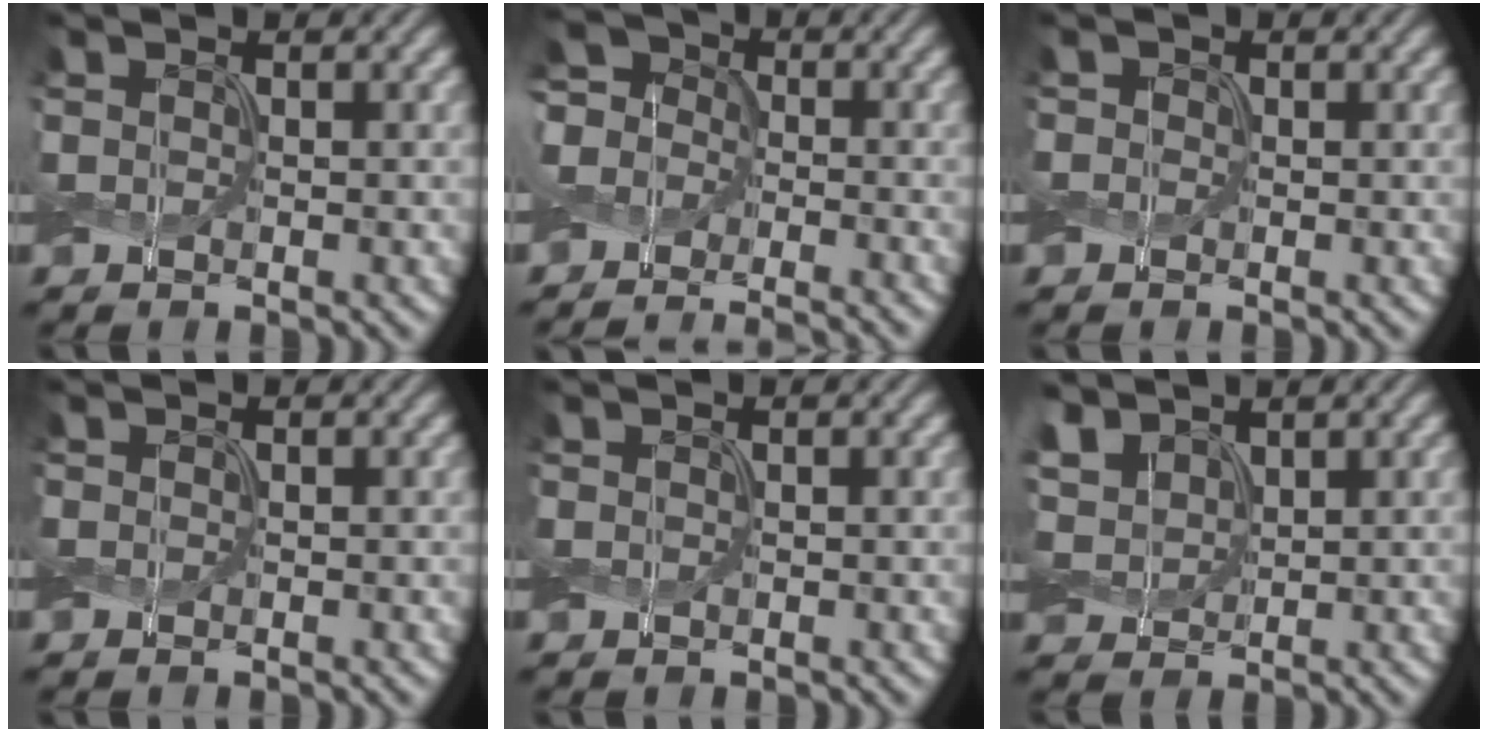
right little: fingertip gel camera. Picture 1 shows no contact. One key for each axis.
{"total": 7.6, "fx": -4.9, "fy": 4.8, "fz": 3.1, "tx": -0.044, "ty": 0.002, "tz": -0.093}
{"total": 0.6, "fx": 0.0, "fy": 0.6, "fz": 0.1, "tx": 0.001, "ty": 0.002, "tz": -0.002}
{"total": 0.0}
{"total": 0.0}
{"total": 3.8, "fx": 2.3, "fy": 2.4, "fz": 2.0, "tx": -0.057, "ty": 0.013, "tz": 0.037}